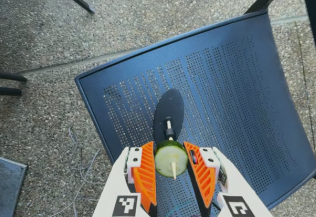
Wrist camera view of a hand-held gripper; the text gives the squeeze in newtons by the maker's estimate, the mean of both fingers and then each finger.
{"total": 10.5, "left": 9.7, "right": 11.3}